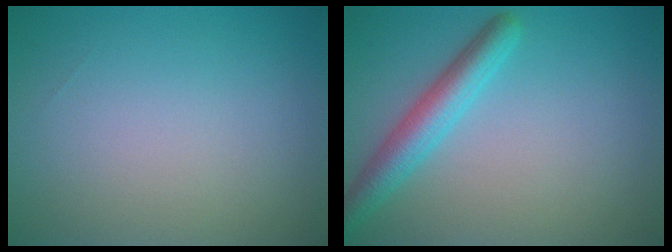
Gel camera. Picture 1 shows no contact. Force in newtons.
{"total": 3.8, "press": 3.8, "slide": 0.2}